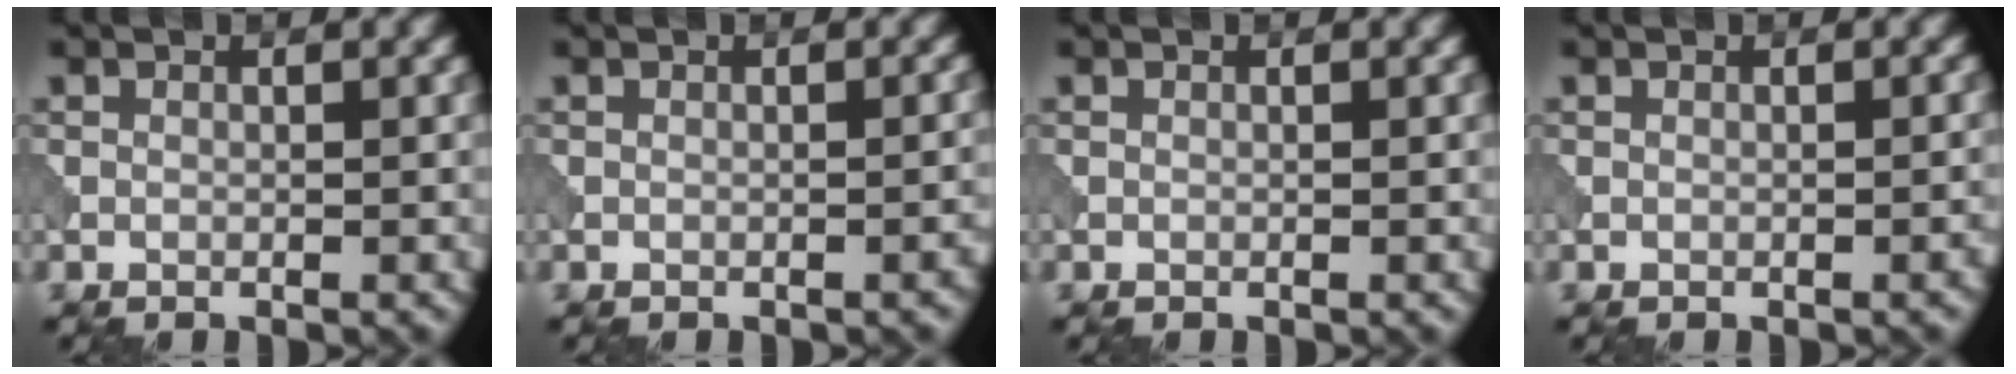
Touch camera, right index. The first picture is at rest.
{"total": 0.9, "force": [-0.5, 0.3, 0.7], "torque": [-0.008, 0.003, -0.008]}
{"total": 0.0}
{"total": 0.6, "force": [-0.4, 0.1, 0.5], "torque": [-0.007, 0.001, -0.005]}